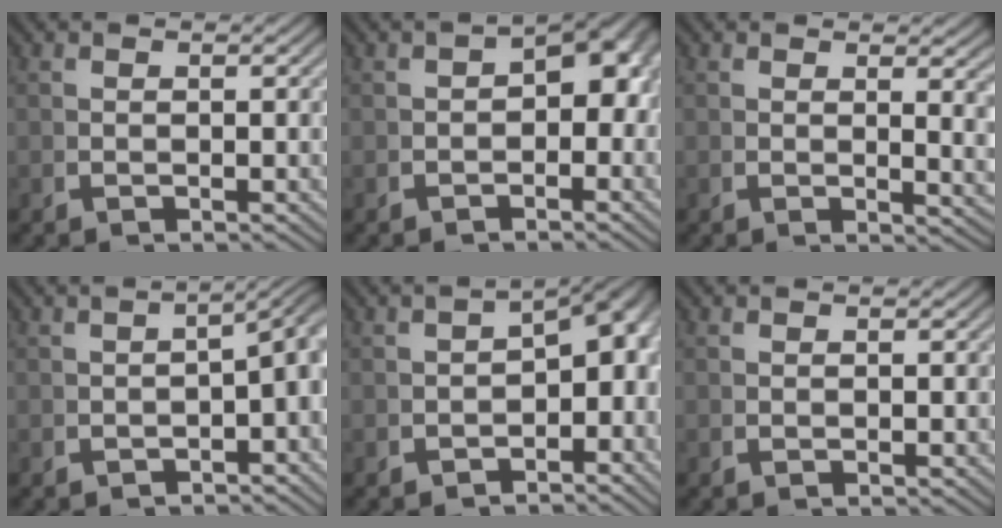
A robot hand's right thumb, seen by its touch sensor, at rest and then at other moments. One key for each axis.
{"total": 4.9, "fx": -0.3, "fy": 3.3, "fz": 3.6, "tx": -0.027, "ty": 0.001, "tz": -0.009}
{"total": 2.3, "fx": 0.8, "fy": 0.5, "fz": 2.0, "tx": -0.019, "ty": -0.010, "tz": 0.013}
{"total": 4.7, "fx": -0.8, "fy": 2.5, "fz": 3.9, "tx": -0.041, "ty": 0.006, "tz": -0.015}
{"total": 4.7, "fx": -1.3, "fy": 2.8, "fz": 3.5, "tx": -0.036, "ty": -0.011, "tz": -0.018}
{"total": 0.0}